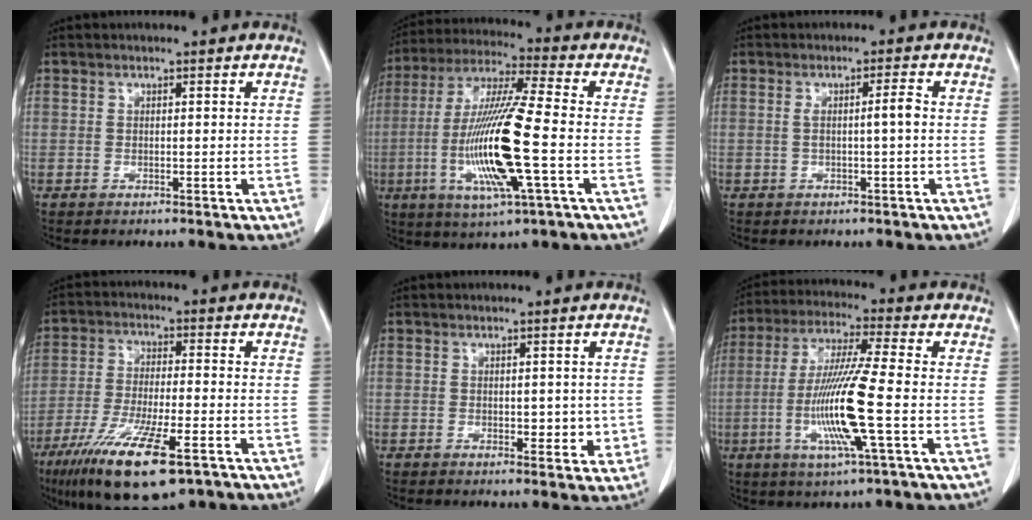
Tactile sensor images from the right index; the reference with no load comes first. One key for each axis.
{"total": 16.7, "fx": -3.5, "fy": 0.9, "fz": 16.3, "tx": -0.335, "ty": -0.013, "tz": -0.069}
{"total": 2.8, "fx": -0.1, "fy": -0.2, "fz": 2.8, "tx": -0.049, "ty": 0.005, "tz": 0.000}
{"total": 16.0, "fx": -9.7, "fy": 2.9, "fz": 12.3, "tx": -0.225, "ty": -0.039, "tz": -0.164}
{"total": 3.4, "fx": -0.3, "fy": 2.0, "fz": 2.7, "tx": -0.022, "ty": -0.002, "tz": 0.003}
{"total": 12.9, "fx": -2.9, "fy": -0.4, "fz": 12.6, "tx": -0.256, "ty": -0.015, "tz": -0.062}